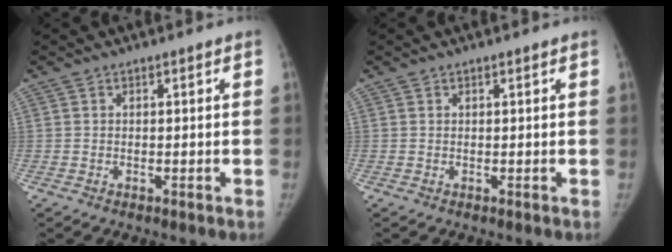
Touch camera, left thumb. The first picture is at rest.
{"total": 0.0}